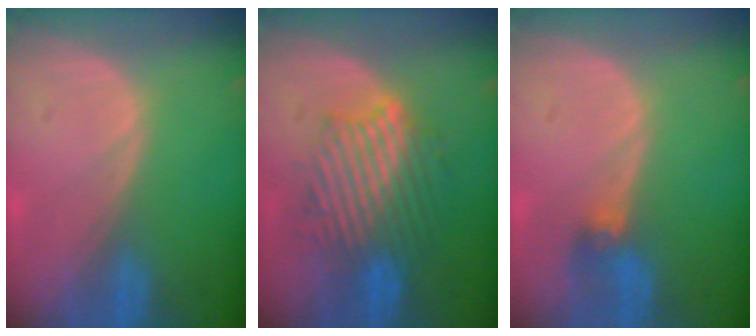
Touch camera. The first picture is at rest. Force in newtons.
{"total": 9.0, "press": 8.9, "slide": 1.2}
{"total": 2.8, "press": 2.6, "slide": 1.1}